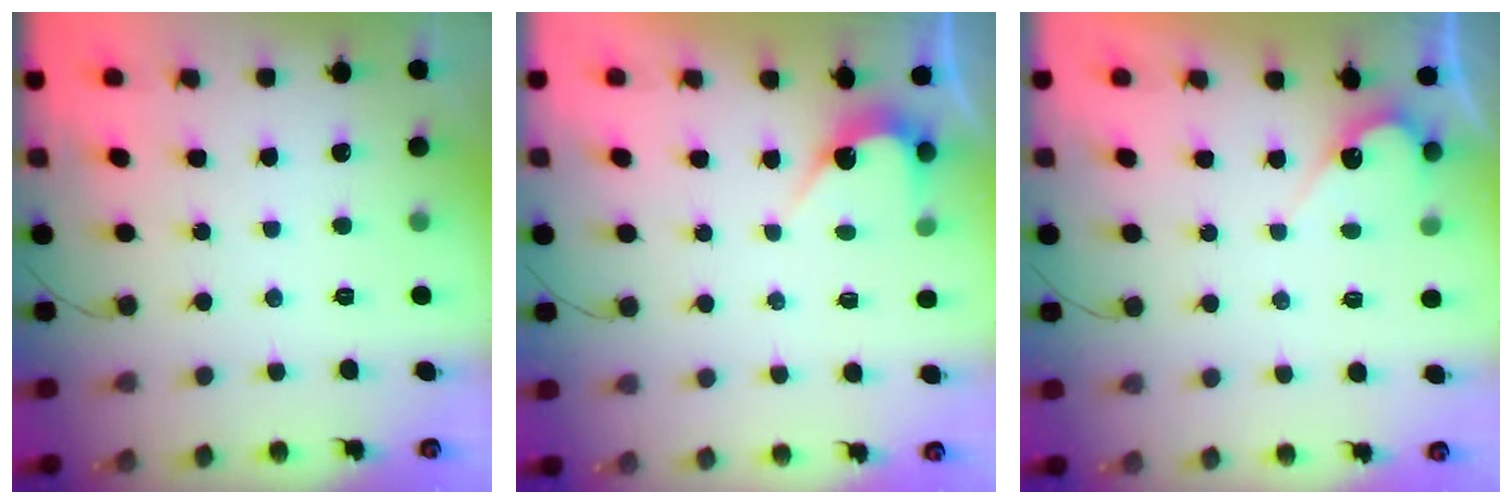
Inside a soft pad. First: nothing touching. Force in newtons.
{"total": 3.6, "press": 3.6, "slide": 0.3}
{"total": 4.5, "press": 4.4, "slide": 0.4}